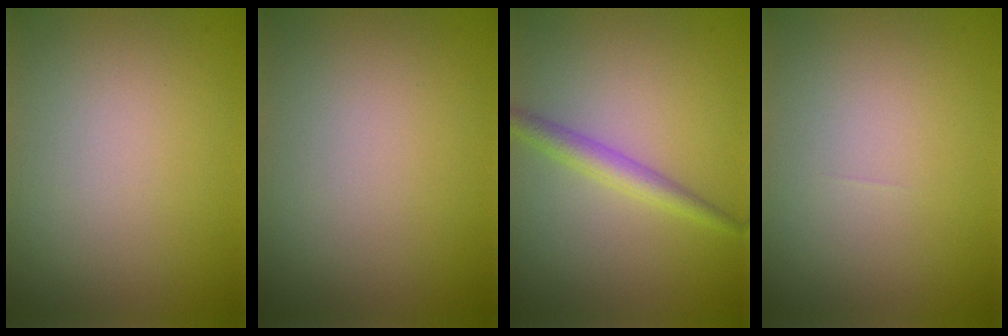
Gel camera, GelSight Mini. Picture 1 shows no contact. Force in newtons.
{"total": 0.0}
{"total": 2.3, "press": 2.3, "slide": 0.0}
{"total": 0.0}